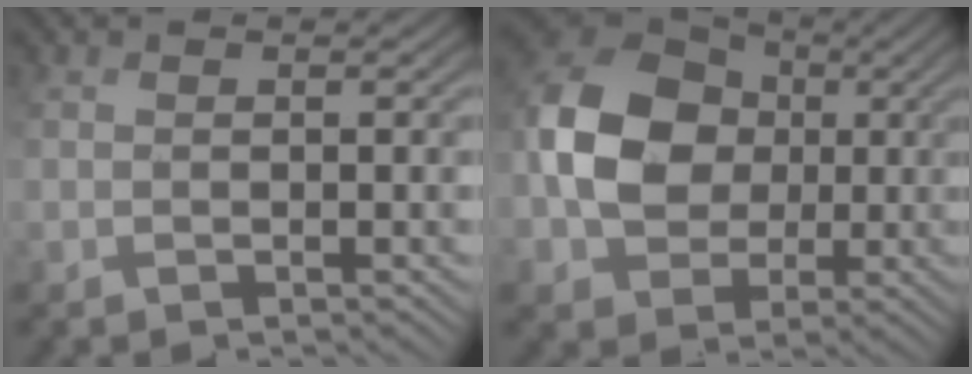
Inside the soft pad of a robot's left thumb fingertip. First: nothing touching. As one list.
[{"total": 11.5, "force": [0.5, 9.2, 6.9], "torque": [-0.158, 0.016, -0.002]}]